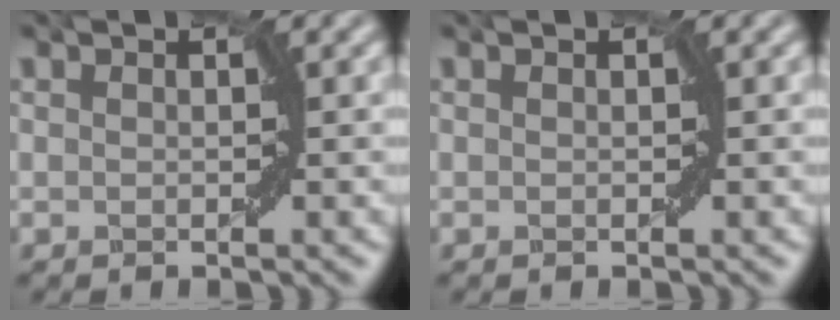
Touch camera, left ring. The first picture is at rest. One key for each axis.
{"total": 0.0}